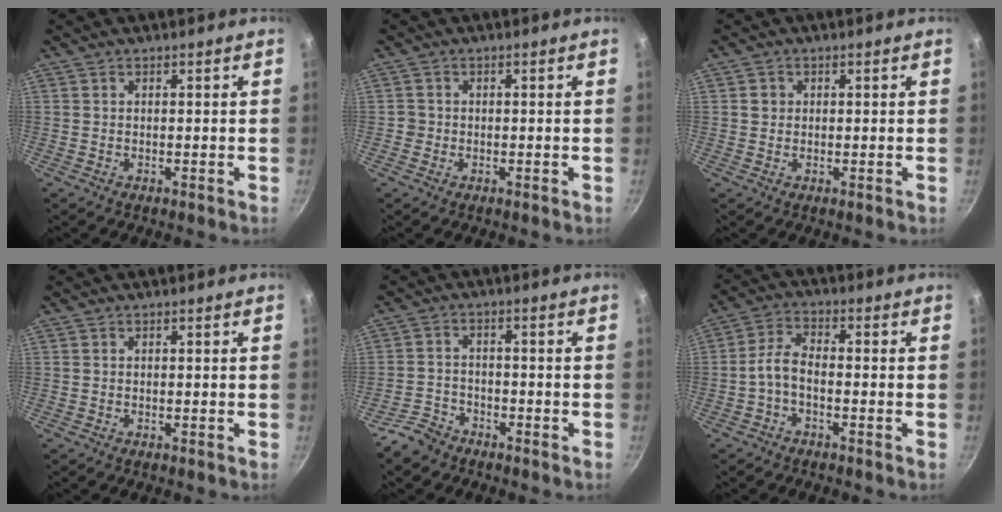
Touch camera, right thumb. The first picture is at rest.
{"total": 1.5, "force": [-0.4, 1.4, 0.2], "torque": [0.003, 0.007, -0.007]}
{"total": 1.7, "force": [0.2, 1.6, 0.5], "torque": [-0.003, 0.004, 0.002]}
{"total": 0.0}
{"total": 4.9, "force": [-3.8, 2.8, 1.1], "torque": [-0.017, 0.040, -0.072]}
{"total": 4.8, "force": [-2.0, 2.4, 3.7], "torque": [-0.077, 0.028, -0.047]}